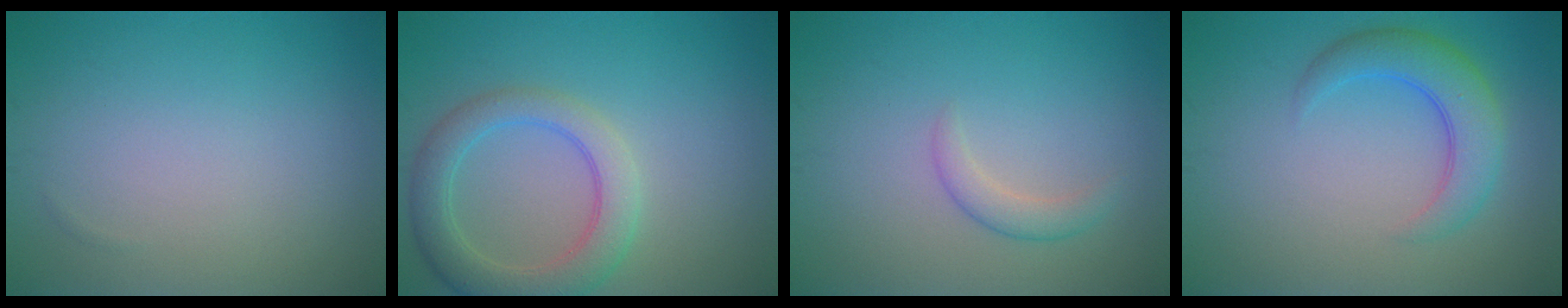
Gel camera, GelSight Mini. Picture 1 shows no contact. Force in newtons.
{"total": 4.7, "press": 4.7, "slide": 0.4}
{"total": 1.7, "press": 1.7, "slide": 0.1}
{"total": 4.4, "press": 4.4, "slide": 0.1}